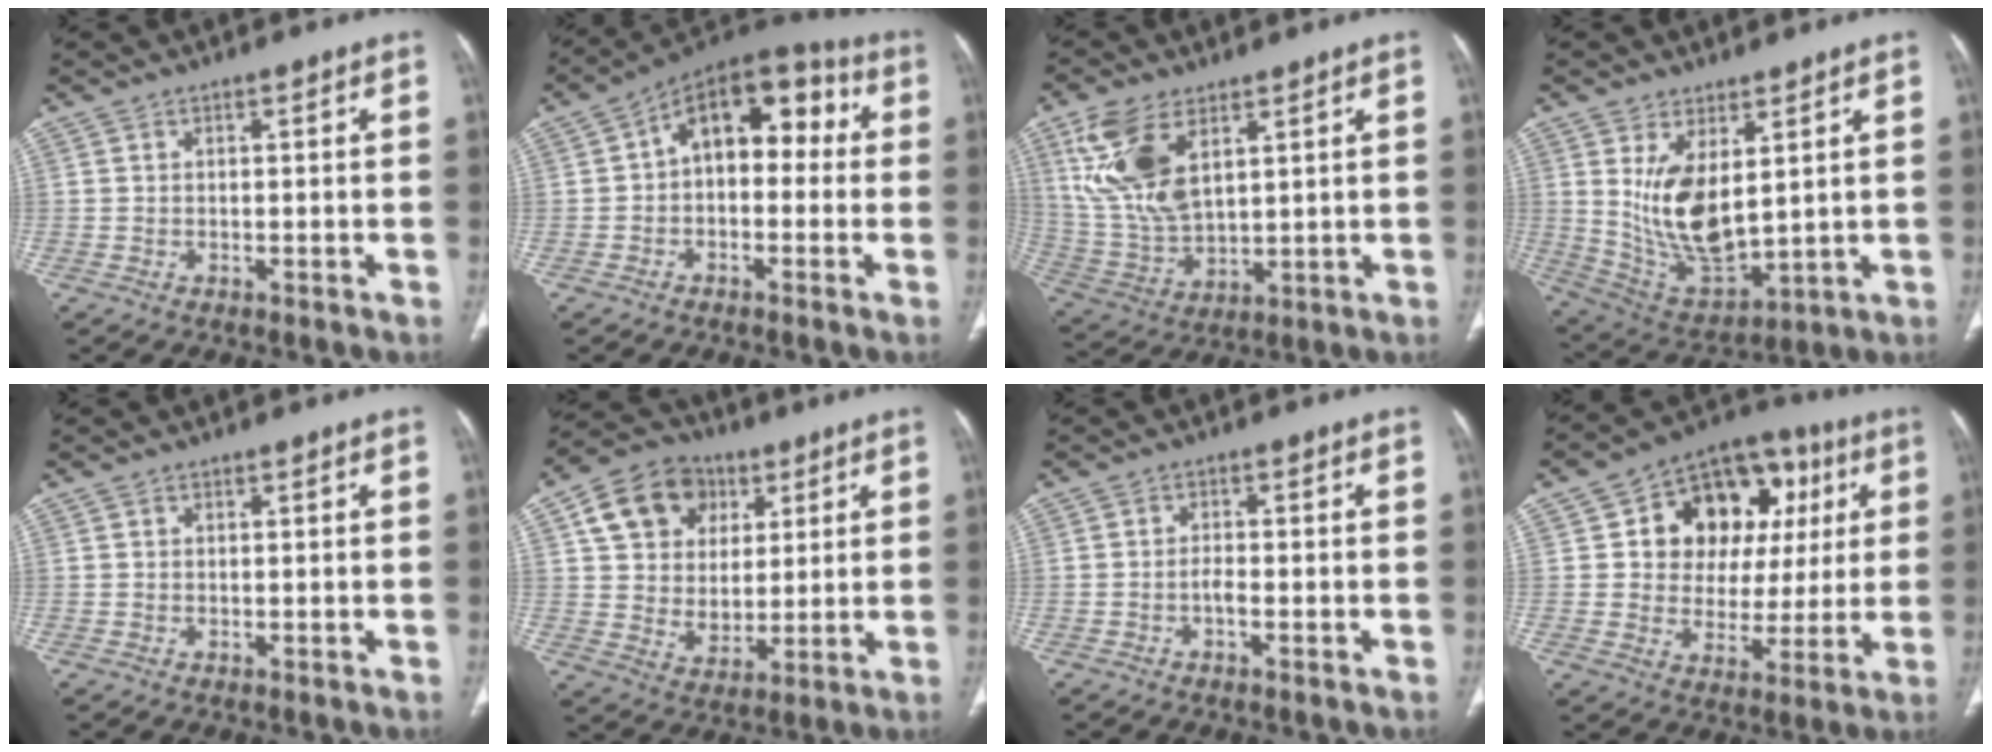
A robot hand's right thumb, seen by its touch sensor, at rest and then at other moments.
{"total": 13.5, "force": [1.1, 8.5, 10.5], "torque": [-0.107, 0.049, -0.002]}
{"total": 14.1, "force": [6.0, 7.3, 10.5], "torque": [-0.216, -0.019, 0.132]}
{"total": 13.0, "force": [3.3, 6.4, 10.8], "torque": [-0.186, -0.029, 0.088]}
{"total": 0.0}
{"total": 15.2, "force": [5.6, 12.1, 7.2], "torque": [-0.096, -0.005, 0.099]}
{"total": 1.8, "force": [-0.8, 0.6, 1.5], "torque": [-0.028, 0.005, -0.016]}
{"total": 18.6, "force": [5.1, 14.1, 11.0], "torque": [-0.090, 0.022, 0.082]}